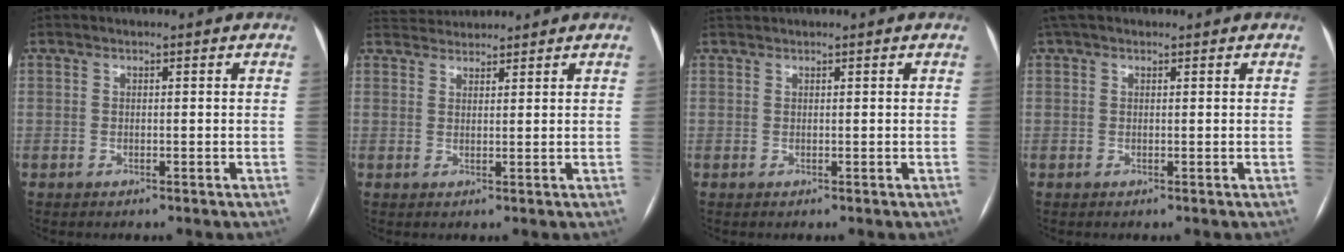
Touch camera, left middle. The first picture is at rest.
{"total": 4.1, "force": [4.1, 0.7, 0.2], "torque": [-0.007, 0.030, 0.074]}
{"total": 0.8, "force": [0.8, -0.2, -0.1], "torque": [-0.003, 0.012, 0.021]}
{"total": 3.1, "force": [2.3, 1.5, 1.5], "torque": [-0.032, 0.033, 0.042]}